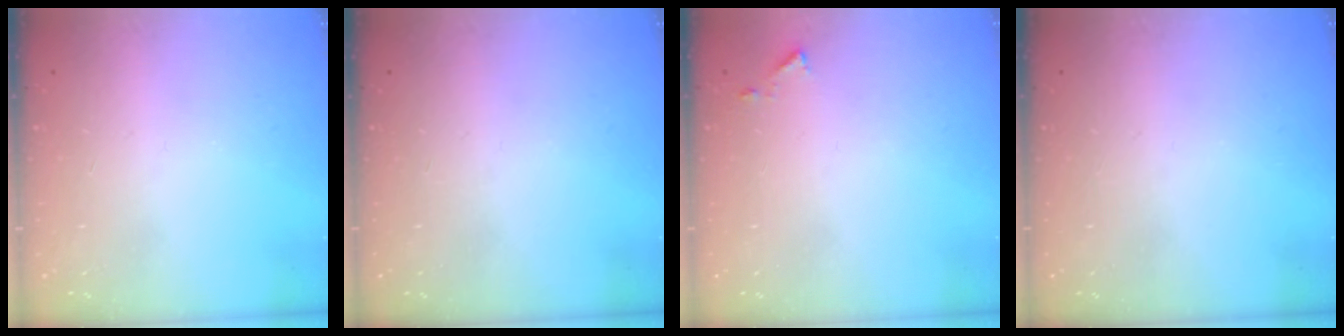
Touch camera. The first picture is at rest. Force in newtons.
{"total": 0.0}
{"total": 5.3, "press": 5.2, "slide": 0.5}
{"total": 0.0}